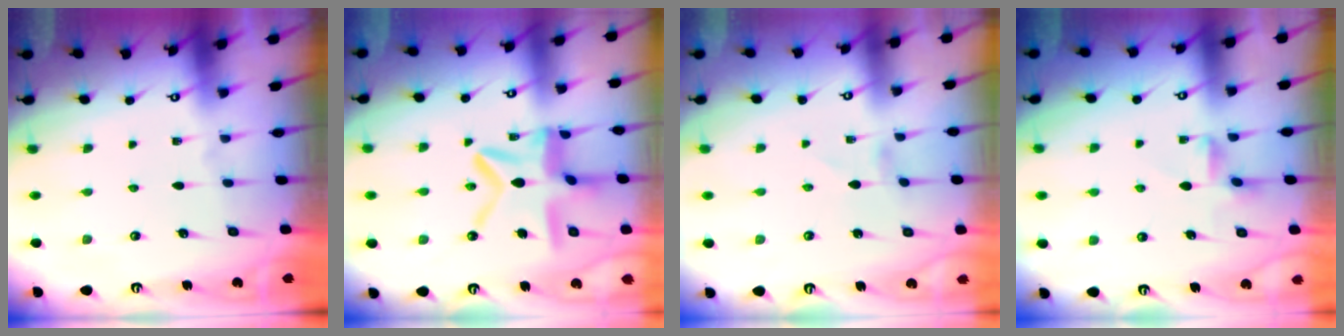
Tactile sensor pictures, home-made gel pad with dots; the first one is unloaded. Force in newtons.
{"total": 14.2, "press": 14.1, "slide": 1.3}
{"total": 1.2, "press": 1.2, "slide": 0.1}
{"total": 2.3, "press": 2.3, "slide": 0.5}